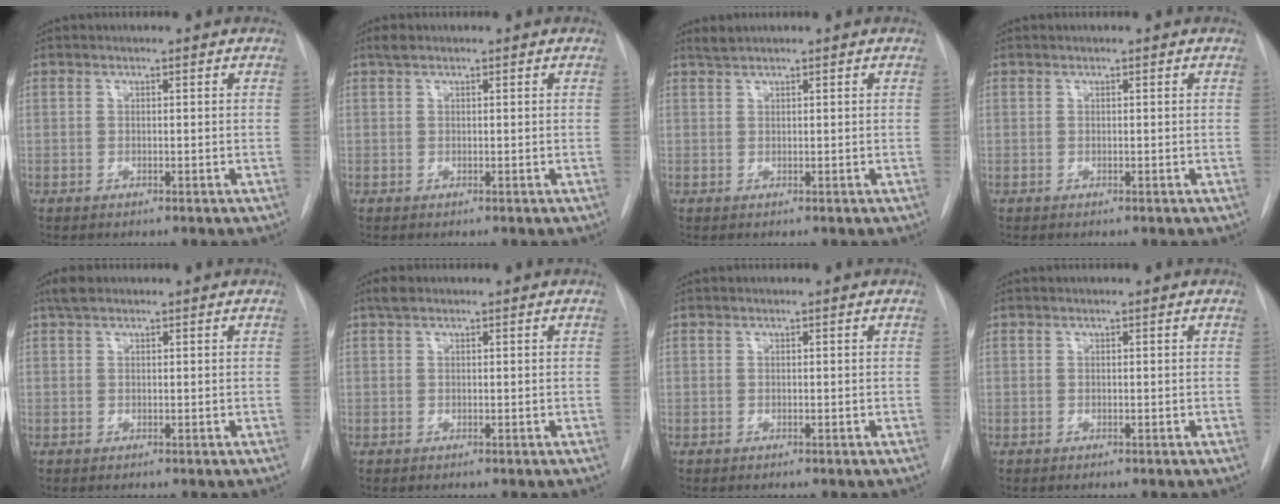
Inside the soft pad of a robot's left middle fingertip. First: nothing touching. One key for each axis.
{"total": 1.1, "fx": 0.8, "fy": 0.5, "fz": 0.6, "tx": -0.013, "ty": 0.014, "tz": 0.015}
{"total": 1.0, "fx": 1.0, "fy": -0.1, "fz": 0.2, "tx": -0.007, "ty": 0.007, "tz": 0.023}
{"total": 0.0}
{"total": 2.1, "fx": 1.5, "fy": 0.9, "fz": 1.1, "tx": -0.022, "ty": 0.016, "tz": 0.028}
{"total": 1.4, "fx": 1.0, "fy": 0.7, "fz": 0.7, "tx": -0.015, "ty": 0.014, "tz": 0.017}
{"total": 0.0}
{"total": 0.0}